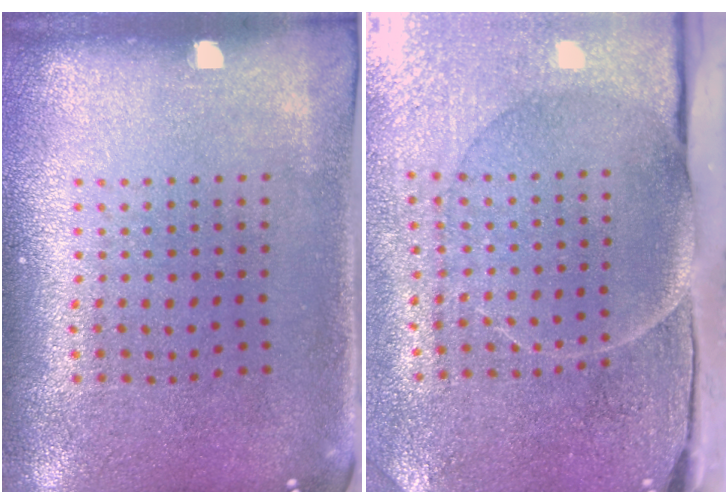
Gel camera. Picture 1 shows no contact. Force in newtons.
{"total": 4.5, "press": 3.8, "slide": 2.3}